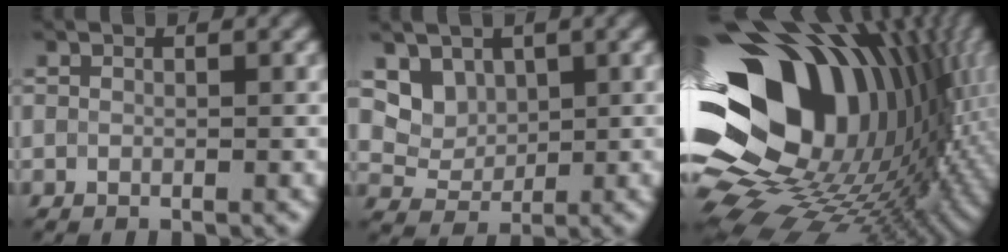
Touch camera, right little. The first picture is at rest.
{"total": 3.4, "force": [2.0, 2.4, 1.2], "torque": [-0.032, -0.013, 0.055]}
{"total": 20.3, "force": [1.3, 13.4, 15.2], "torque": [-0.259, -0.020, 0.018]}